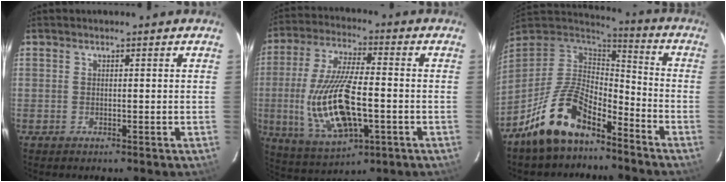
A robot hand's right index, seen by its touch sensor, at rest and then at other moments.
{"total": 17.7, "force": [-3.4, 6.9, 16.0], "torque": [-0.333, -0.012, -0.048]}
{"total": 15.4, "force": [-10.6, 6.6, 9.1], "torque": [-0.194, 0.004, -0.194]}